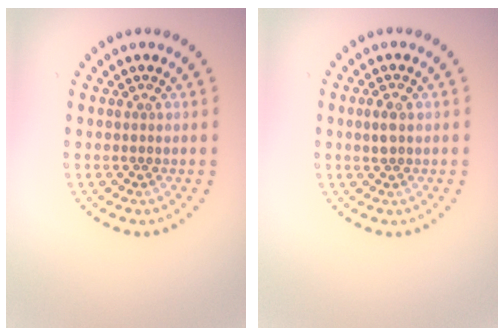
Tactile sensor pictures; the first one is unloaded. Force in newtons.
{"total": 1.3, "press": 1.3, "slide": 0.0}